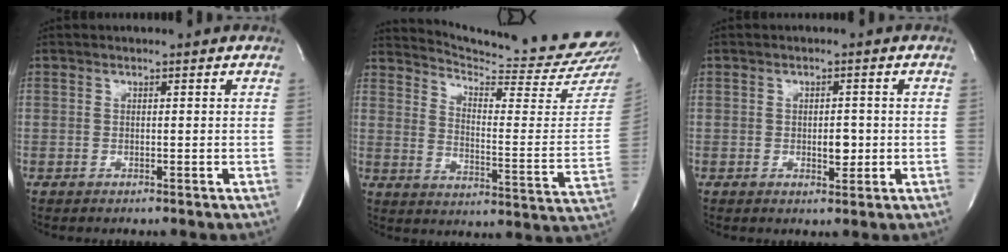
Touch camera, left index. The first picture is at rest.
{"total": 20.3, "force": [19.6, -1.0, 5.2], "torque": [-0.088, -0.140, 0.247]}
{"total": 2.6, "force": [-1.1, 1.3, 2.0], "torque": [-0.027, -0.009, -0.014]}